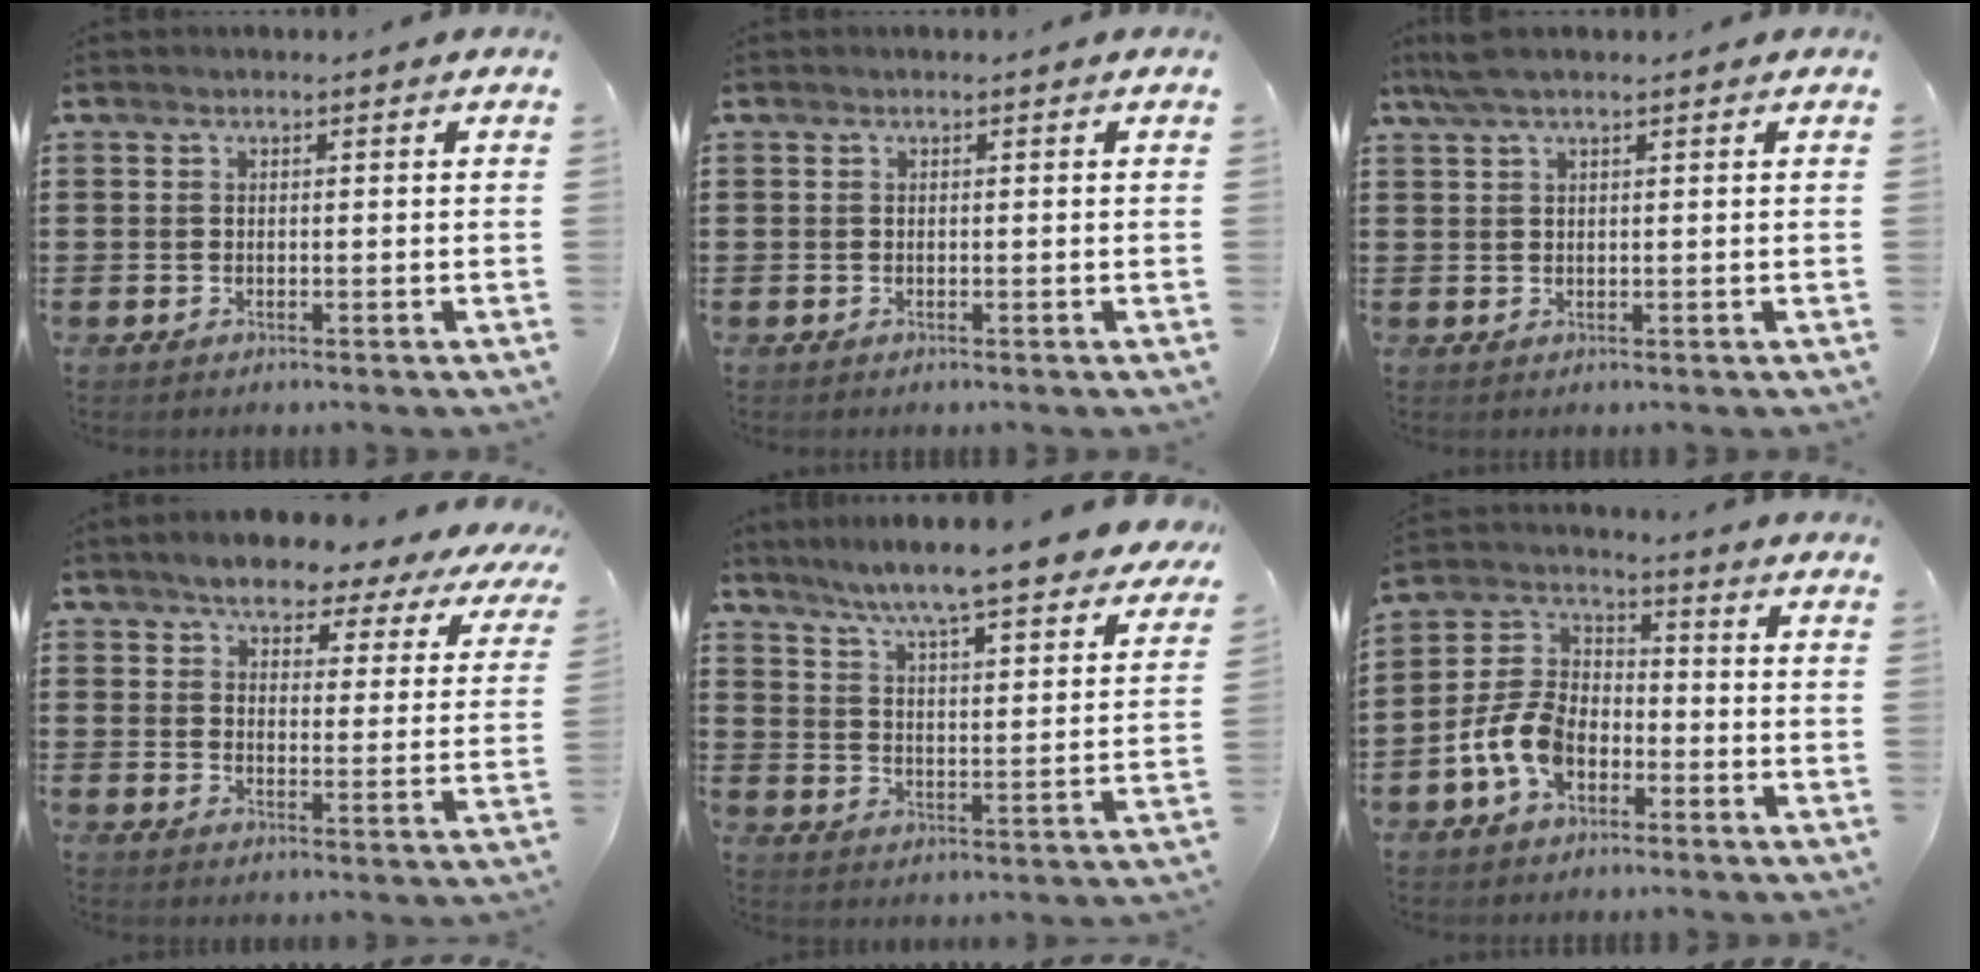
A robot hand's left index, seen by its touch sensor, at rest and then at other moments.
{"total": 0.0}
{"total": 2.8, "force": [1.9, 0.4, 2.0], "torque": [-0.042, 0.003, 0.036]}
{"total": 5.2, "force": [4.8, 1.2, 1.4], "torque": [-0.047, -0.027, 0.079]}
{"total": 7.0, "force": [6.4, -0.7, 2.7], "torque": [-0.081, -0.048, 0.104]}
{"total": 8.6, "force": [-3.9, 5.4, 5.5], "torque": [-0.159, 0.001, -0.086]}